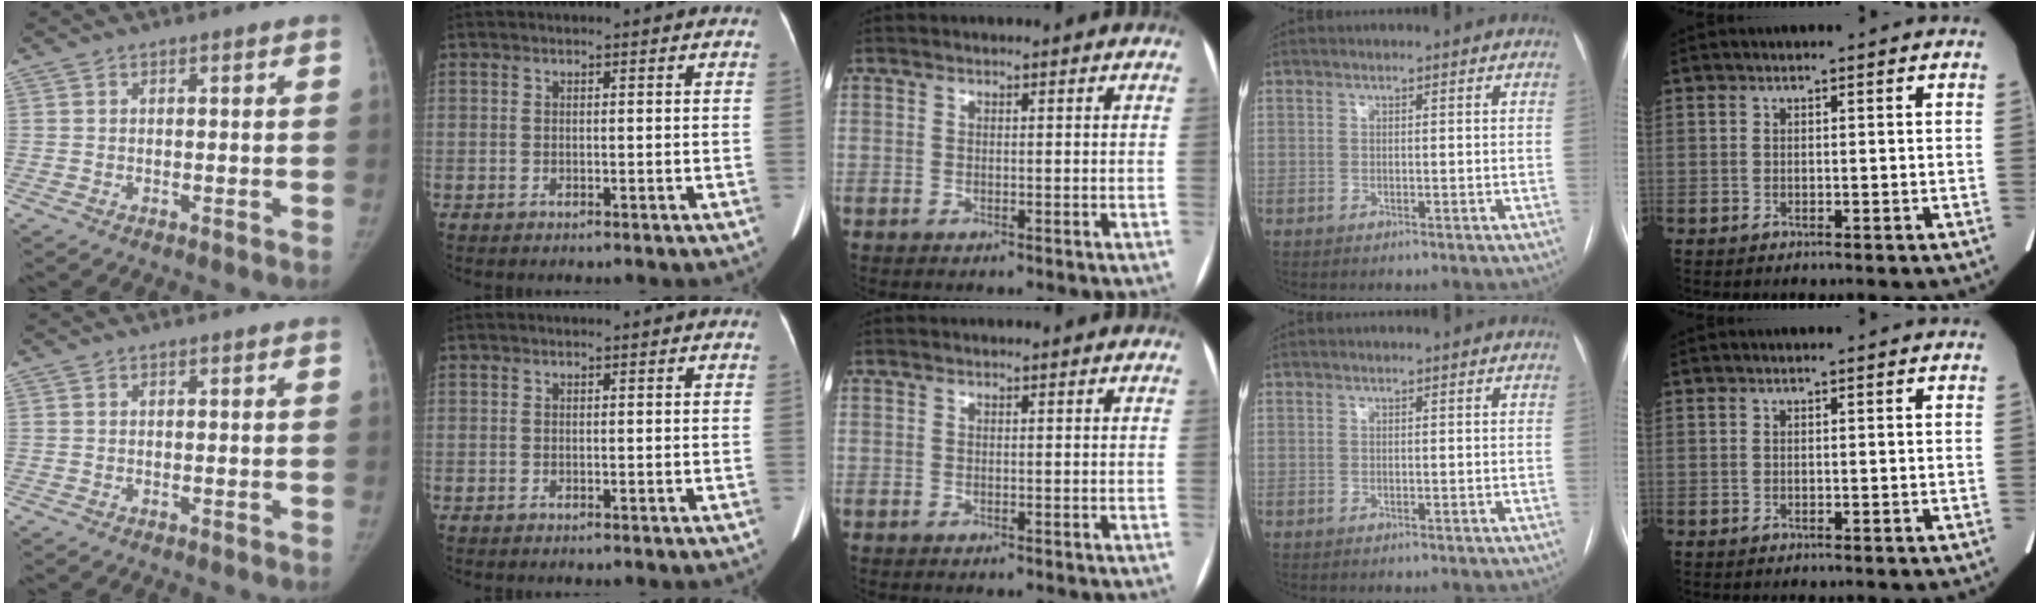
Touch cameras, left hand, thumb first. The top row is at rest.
{}